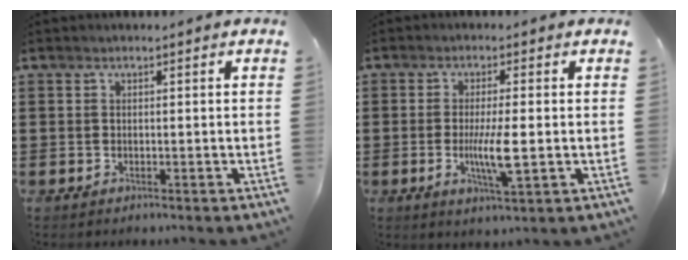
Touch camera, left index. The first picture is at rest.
{"total": 6.1, "force": [-0.8, 1.0, 6.0], "torque": [-0.116, -0.010, -0.018]}